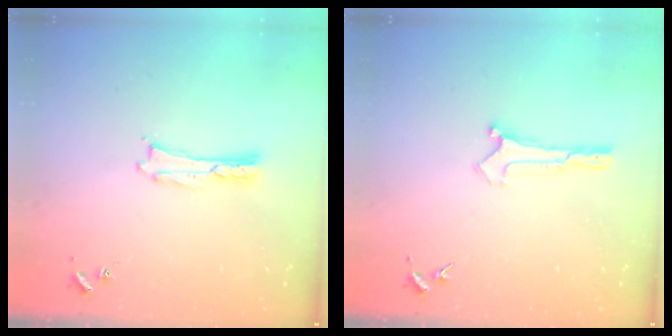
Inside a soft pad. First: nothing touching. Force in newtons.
{"total": 0.0}